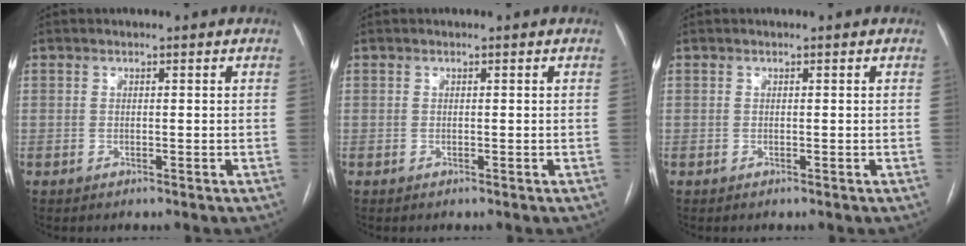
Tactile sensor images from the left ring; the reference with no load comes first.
{"total": 0.0}
{"total": 0.0}